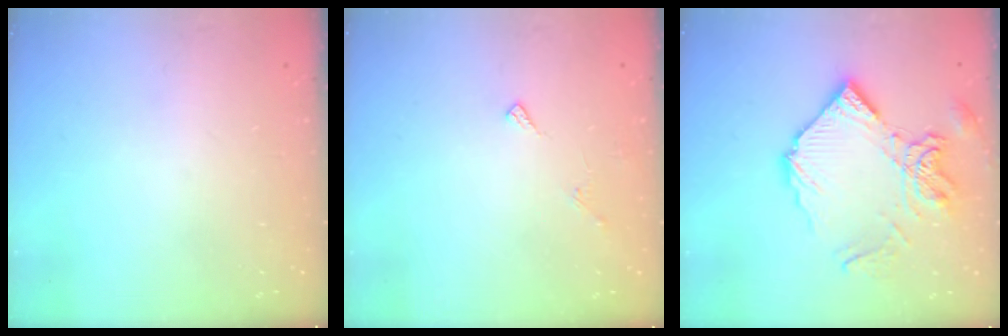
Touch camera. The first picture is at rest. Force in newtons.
{"total": 6.0, "press": 6.0, "slide": 0.6}
{"total": 16.5, "press": 16.3, "slide": 1.9}